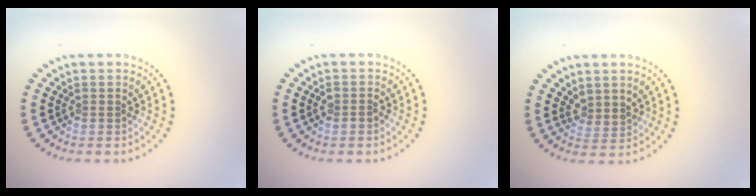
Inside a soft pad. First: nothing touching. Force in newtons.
{"total": 1.1, "press": 1.0, "slide": 0.4}
{"total": 1.7, "press": 1.3, "slide": 1.1}